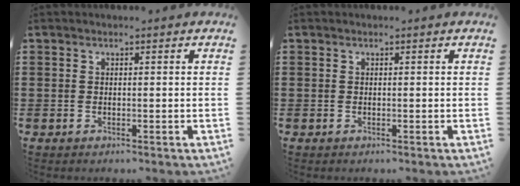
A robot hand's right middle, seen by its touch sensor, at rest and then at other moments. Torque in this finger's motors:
{"motor_torque": [0.00, 0.00, 0.00, 0.00]}